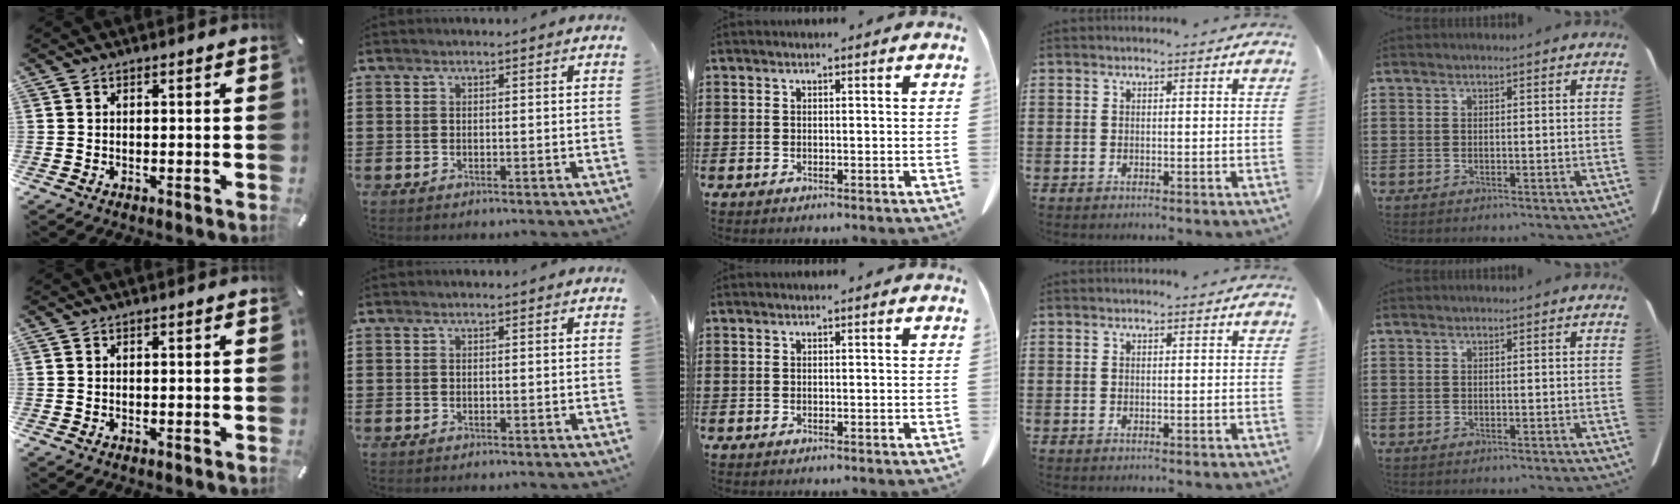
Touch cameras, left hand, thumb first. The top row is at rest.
{}